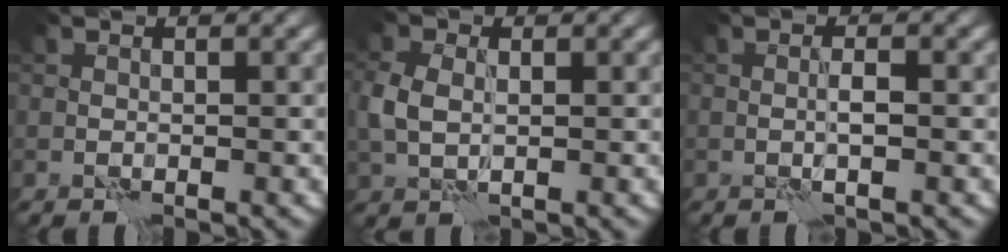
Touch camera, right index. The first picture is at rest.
{"total": 2.8, "force": [0.4, 2.0, 2.0], "torque": [-0.053, 0.002, 0.006]}
{"total": 1.1, "force": [0.0, -0.2, 1.1], "torque": [-0.020, 0.003, 0.000]}